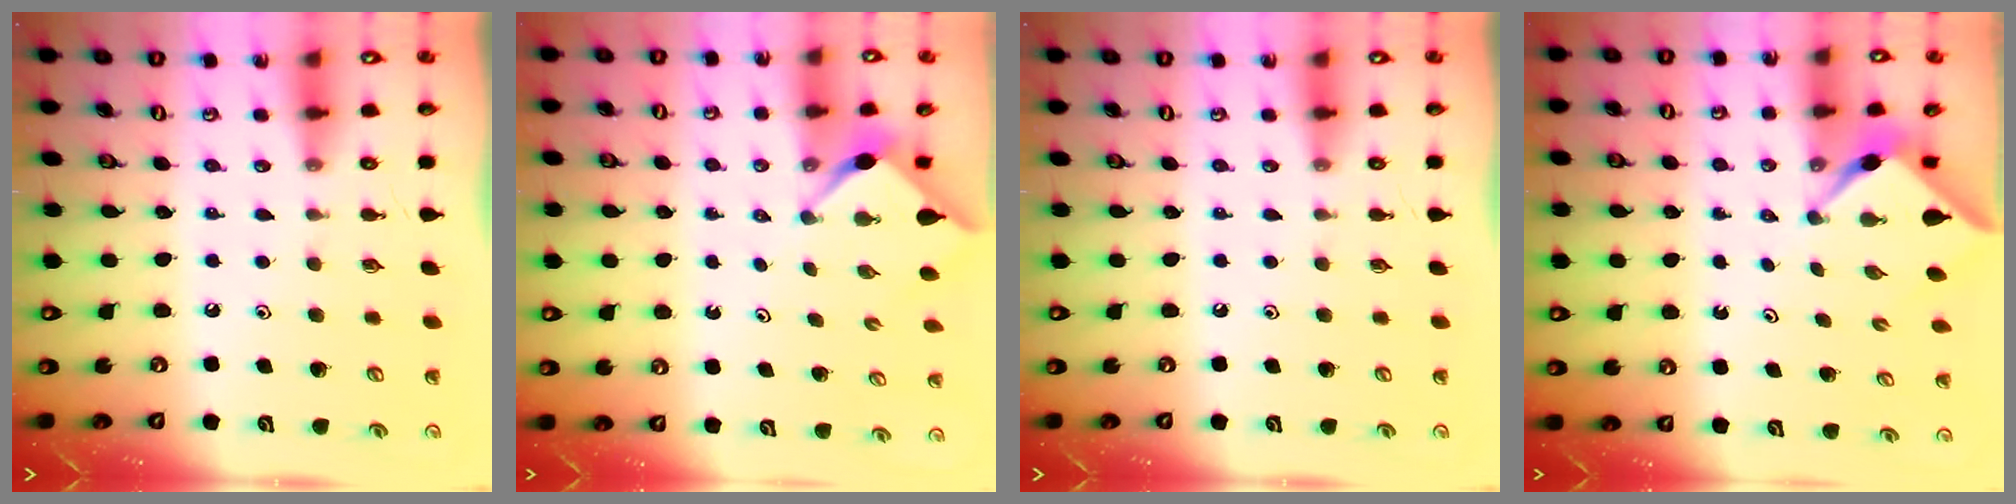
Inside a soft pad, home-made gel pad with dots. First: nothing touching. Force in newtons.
{"total": 2.6, "press": 2.6, "slide": 0.3}
{"total": 0.0}
{"total": 3.2, "press": 3.2, "slide": 0.3}